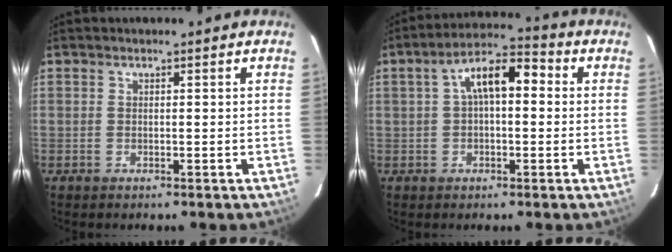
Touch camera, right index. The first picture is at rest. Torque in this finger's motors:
{"motor_torque": [0.61, -0.27, 0.69, 0.14]}